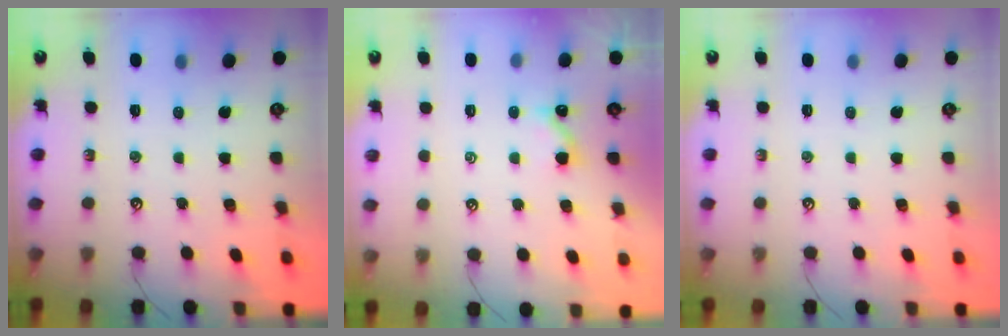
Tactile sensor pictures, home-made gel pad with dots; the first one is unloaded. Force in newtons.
{"total": 1.9, "press": 1.9, "slide": 0.3}
{"total": 0.0}